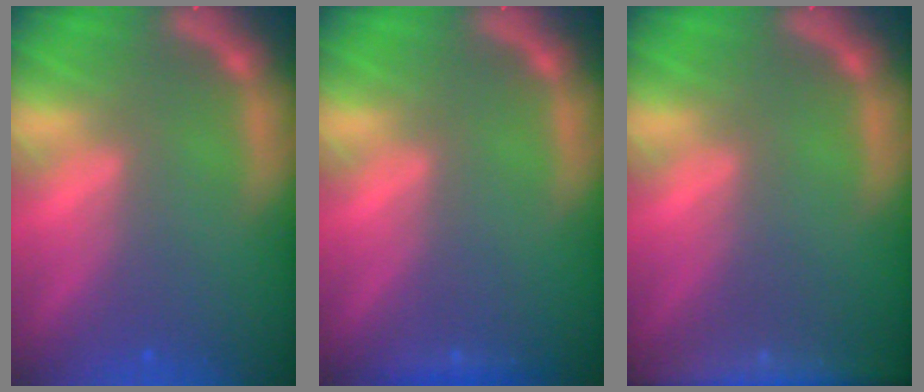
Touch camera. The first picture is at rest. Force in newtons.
{"total": 0.9}
{"total": 7.4}